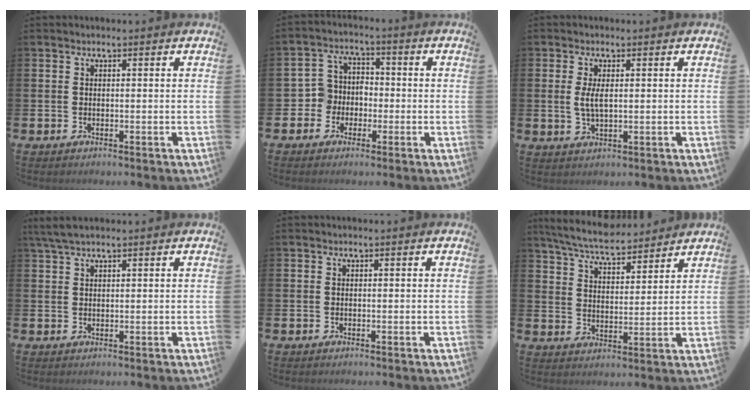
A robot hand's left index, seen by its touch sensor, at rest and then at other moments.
{"total": 4.6, "force": [-1.7, 4.2, 0.6], "torque": [-0.029, 0.007, -0.039]}
{"total": 3.0, "force": [0.6, 1.1, 2.7], "torque": [-0.046, 0.001, 0.008]}
{"total": 2.7, "force": [2.1, 0.7, 1.7], "torque": [-0.035, 0.005, 0.038]}
{"total": 0.0}
{"total": 6.8, "force": [6.5, 0.9, 1.8], "torque": [-0.057, -0.036, 0.114]}